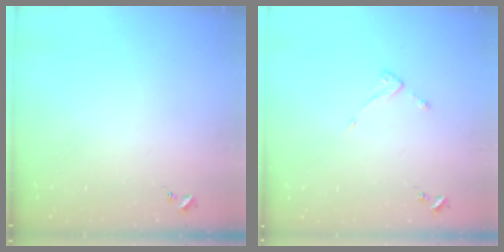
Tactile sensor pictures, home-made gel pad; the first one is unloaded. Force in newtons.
{"total": 2.6, "press": 2.6, "slide": 0.3}